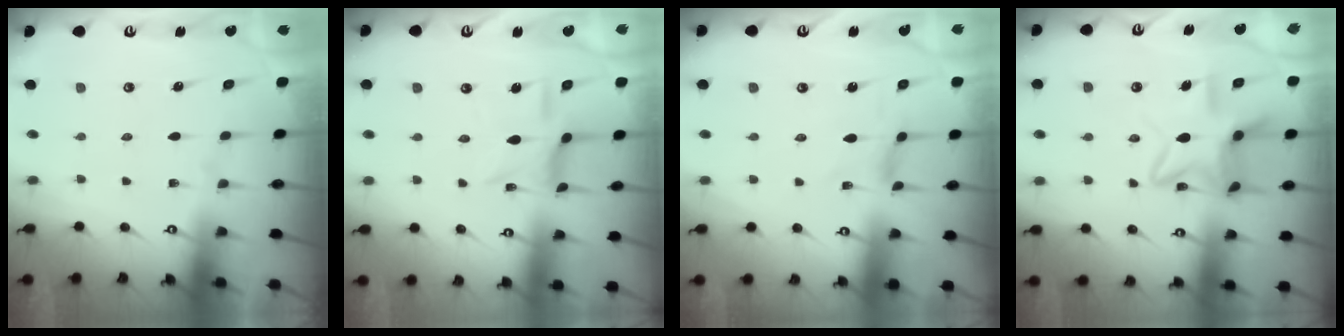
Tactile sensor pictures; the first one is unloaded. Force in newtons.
{"total": 6.2, "press": 6.2, "slide": 0.5}
{"total": 1.1, "press": 1.1, "slide": 0.2}
{"total": 11.4, "press": 11.4, "slide": 0.8}